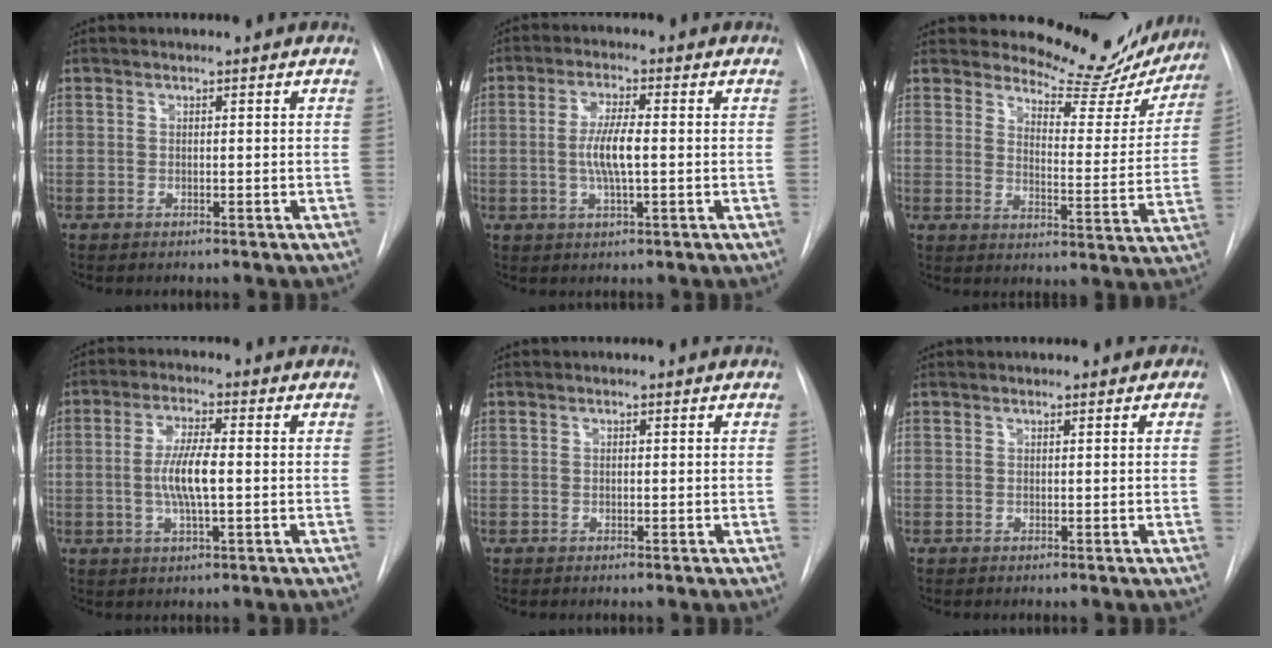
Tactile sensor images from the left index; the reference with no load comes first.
{"total": 5.8, "force": [-0.3, 0.9, 5.7], "torque": [-0.118, -0.001, -0.008]}
{"total": 15.3, "force": [14.2, 4.6, 3.1], "torque": [-0.022, -0.053, 0.159]}
{"total": 6.7, "force": [-0.4, 1.1, 6.6], "torque": [-0.135, -0.001, -0.011]}
{"total": 0.0}
{"total": 0.6, "force": [0.4, 0.4, 0.1], "torque": [0.002, 0.000, 0.000]}